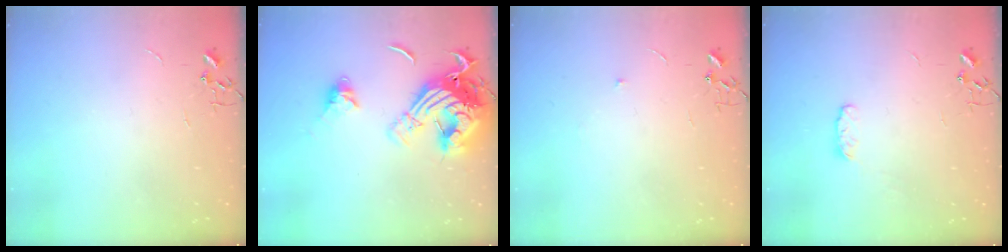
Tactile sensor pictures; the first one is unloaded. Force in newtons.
{"total": 20.1, "press": 20.0, "slide": 2.2}
{"total": 3.5, "press": 3.5, "slide": 0.6}
{"total": 4.8, "press": 4.8, "slide": 0.7}